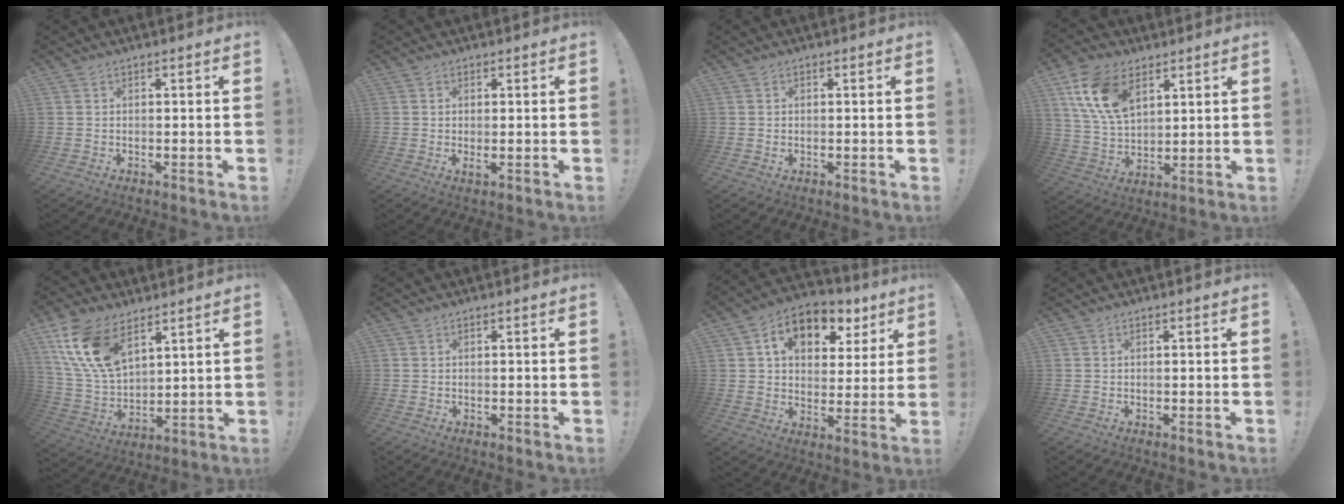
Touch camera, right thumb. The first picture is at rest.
{"total": 1.6, "force": [0.2, 0.2, 1.6], "torque": [-0.024, -0.004, 0.005]}
{"total": 0.0}
{"total": 15.5, "force": [7.4, 9.4, 9.9], "torque": [-0.190, -0.018, 0.140]}
{"total": 16.5, "force": [9.1, 9.4, 10.1], "torque": [-0.219, -0.043, 0.172]}
{"total": 0.0}
{"total": 12.2, "force": [6.3, 8.2, 6.6], "torque": [-0.097, -0.028, 0.115]}
{"total": 0.0}